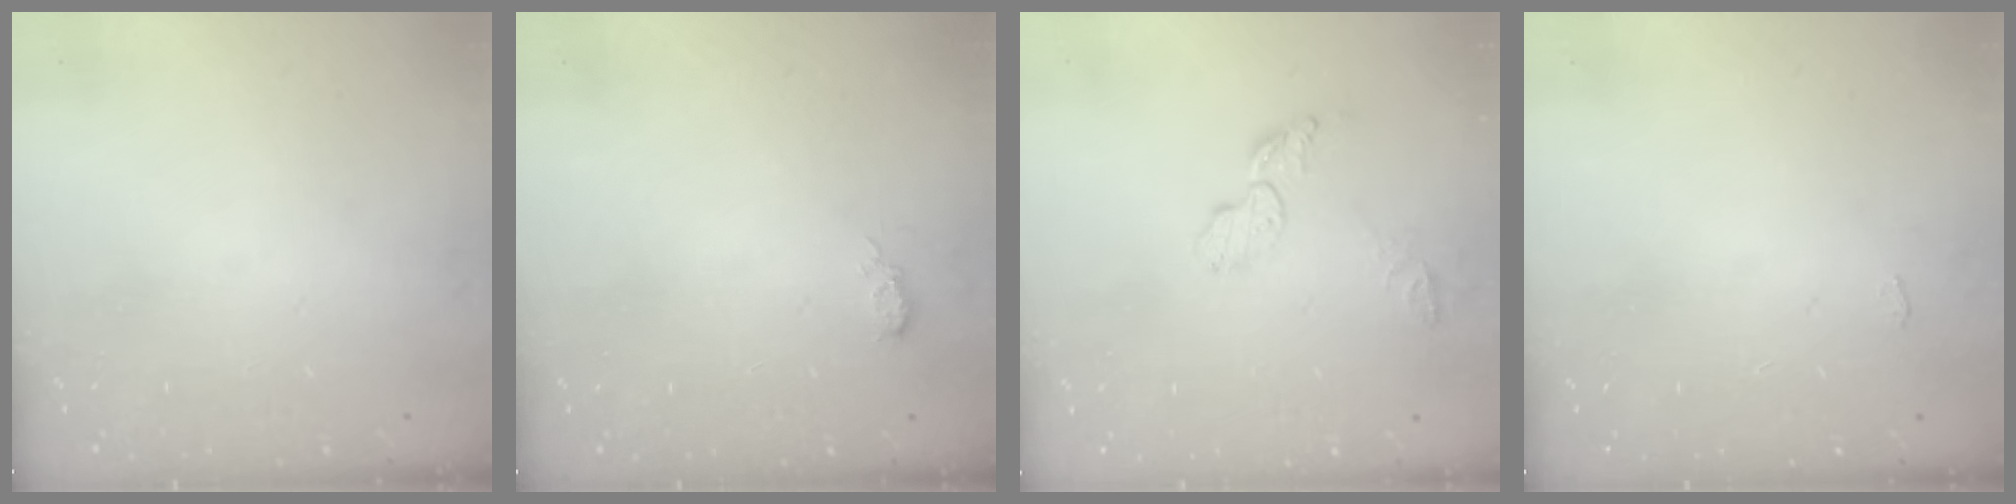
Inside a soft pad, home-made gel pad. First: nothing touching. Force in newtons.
{"total": 5.0, "press": 5.0, "slide": 0.7}
{"total": 6.8, "press": 6.8, "slide": 0.1}
{"total": 2.8, "press": 2.8, "slide": 0.3}